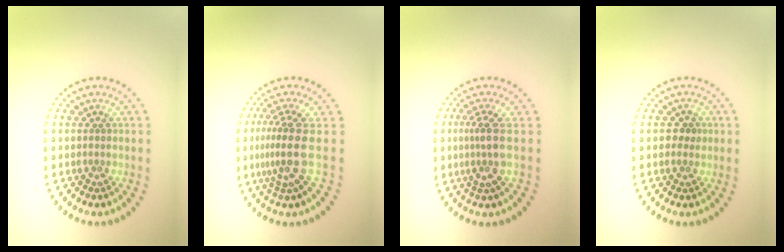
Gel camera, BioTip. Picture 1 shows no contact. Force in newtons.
{"total": 3.6, "press": 2.4, "slide": 2.7}
{"total": 2.8, "press": 2.0, "slide": 1.9}
{"total": 1.3, "press": 1.3, "slide": 0.4}